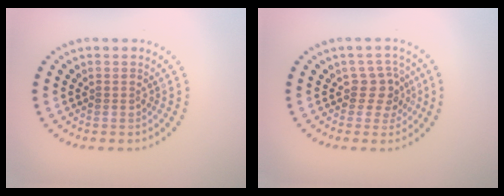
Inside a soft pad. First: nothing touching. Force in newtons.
{"total": 2.6, "press": 2.1, "slide": 1.6}